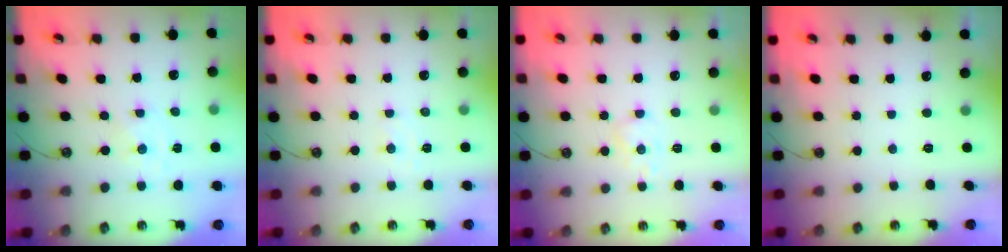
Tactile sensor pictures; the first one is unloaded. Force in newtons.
{"total": 5.6, "press": 5.6, "slide": 0.6}
{"total": 4.8, "press": 4.7, "slide": 1.2}
{"total": 0.0}